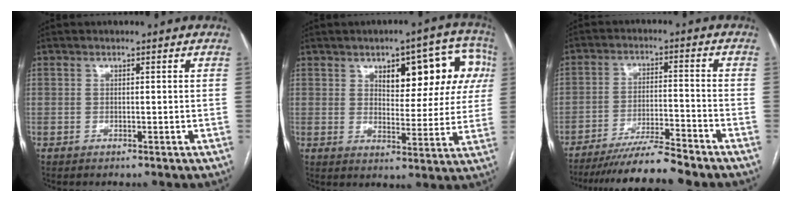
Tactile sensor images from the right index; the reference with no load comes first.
{"total": 13.3, "force": [5.0, 5.7, 11.0], "torque": [-0.120, 0.035, 0.067]}
{"total": 8.7, "force": [-8.0, -0.4, 3.6], "torque": [-0.051, -0.013, -0.137]}